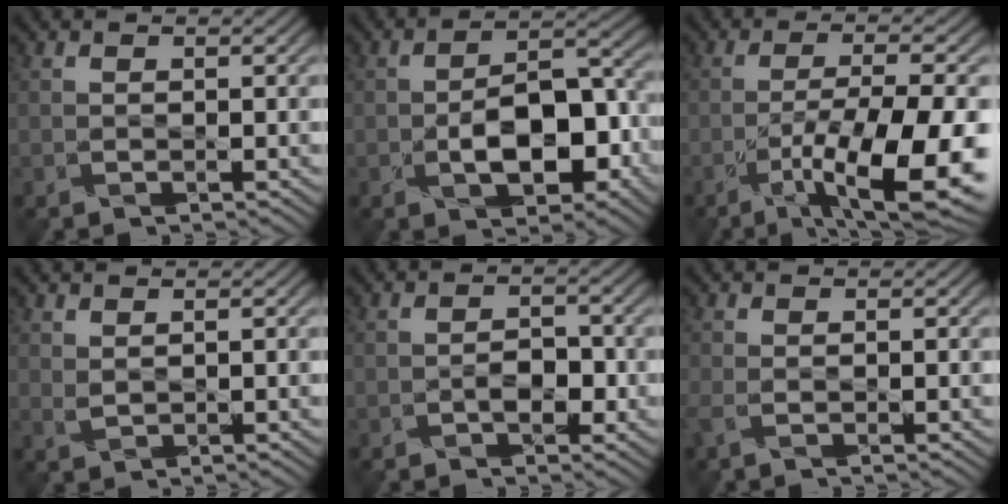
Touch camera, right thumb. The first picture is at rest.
{"total": 9.1, "force": [-3.0, 4.9, 7.1], "torque": [-0.107, -0.001, -0.048]}
{"total": 13.5, "force": [-6.6, 3.8, 11.2], "torque": [-0.197, -0.011, -0.101]}
{"total": 1.3, "force": [1.3, 0.0, -0.2], "torque": [-0.003, 0.000, 0.030]}
{"total": 2.6, "force": [-1.0, 1.6, 1.8], "torque": [-0.025, 0.005, -0.019]}
{"total": 1.2, "force": [-0.5, 0.1, 1.1], "torque": [-0.029, -0.002, -0.011]}